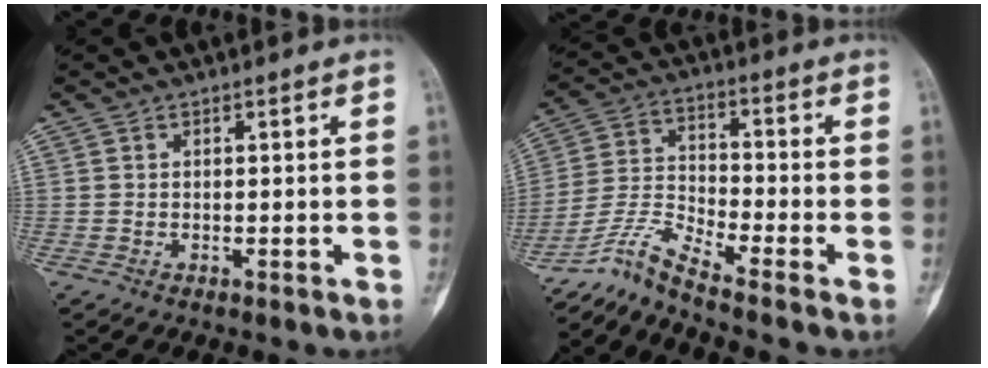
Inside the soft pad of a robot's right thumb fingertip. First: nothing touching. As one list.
[{"total": 7.7, "force": [-7.1, -1.7, 2.7], "torque": [-0.083, 0.035, -0.145]}]